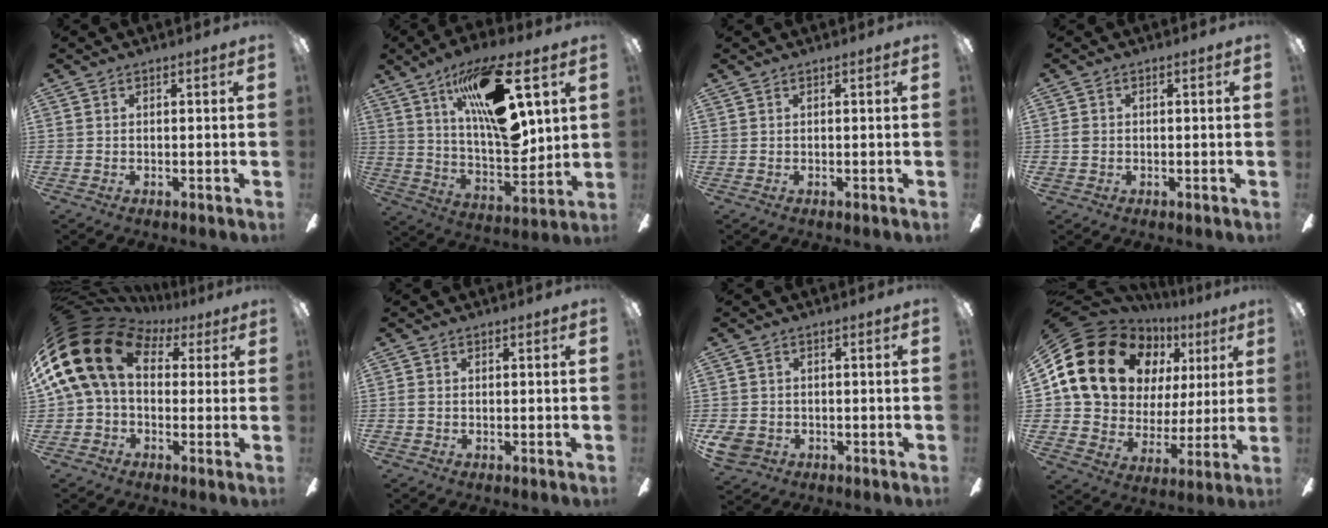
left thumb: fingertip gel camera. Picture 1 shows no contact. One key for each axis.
{"total": 21.0, "fx": 10.3, "fy": 7.0, "fz": 16.9, "tx": -0.295, "ty": -0.051, "tz": 0.157}
{"total": 0.0}
{"total": 1.8, "fx": -0.3, "fy": 1.5, "fz": 0.9, "tx": -0.018, "ty": 0.005, "tz": -0.008}
{"total": 20.2, "fx": 4.1, "fy": 13.6, "fz": 14.4, "tx": -0.311, "ty": -0.004, "tz": 0.067}
{"total": 1.1, "fx": -0.4, "fy": 0.7, "fz": 0.7, "tx": -0.013, "ty": 0.004, "tz": -0.009}
{"total": 4.4, "fx": -1.9, "fy": 3.5, "fz": 1.9, "tx": -0.049, "ty": 0.009, "tz": -0.037}
{"total": 22.0, "fx": 9.1, "fy": 16.5, "fz": 11.3, "tx": -0.224, "ty": -0.035, "tz": 0.185}